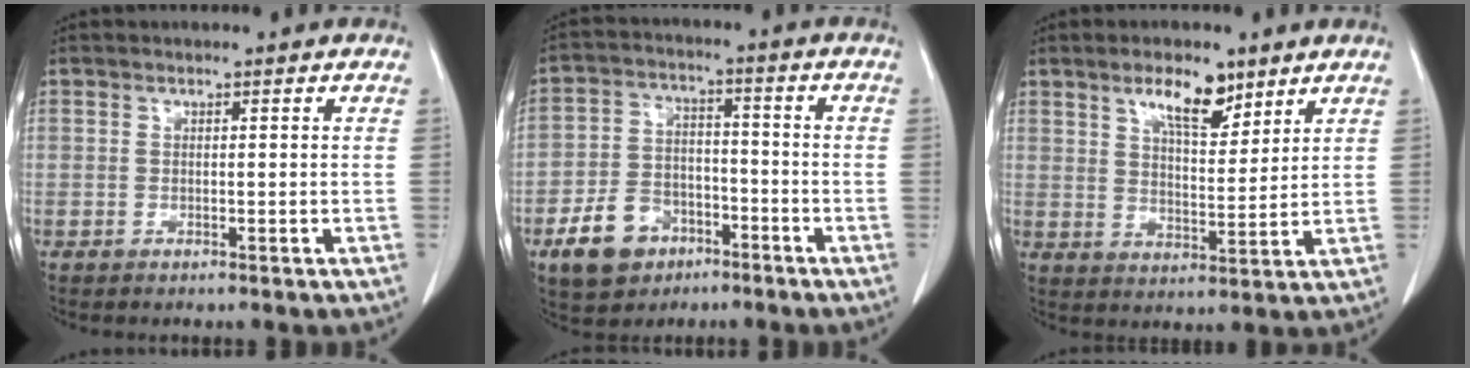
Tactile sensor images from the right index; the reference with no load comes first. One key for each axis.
{"total": 9.4, "fx": -5.2, "fy": 6.6, "fz": 4.3, "tx": -0.095, "ty": 0.015, "tz": -0.084}
{"total": 7.7, "fx": 5.0, "fy": 2.6, "fz": 5.2, "tx": -0.091, "ty": 0.002, "tz": 0.088}